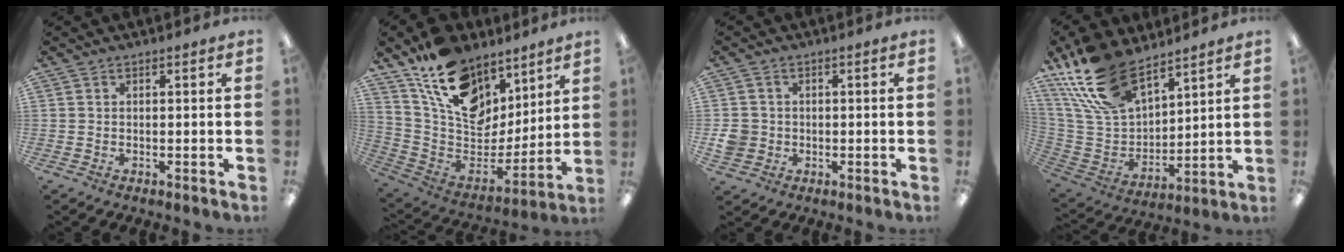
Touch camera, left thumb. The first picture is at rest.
{"total": 17.2, "force": [11.2, 10.4, 7.9], "torque": [-0.152, -0.074, 0.213]}
{"total": 4.6, "force": [-0.5, 4.3, 1.4], "torque": [-0.027, 0.006, -0.009]}
{"total": 20.6, "force": [14.1, 10.4, 10.8], "torque": [-0.242, -0.065, 0.261]}